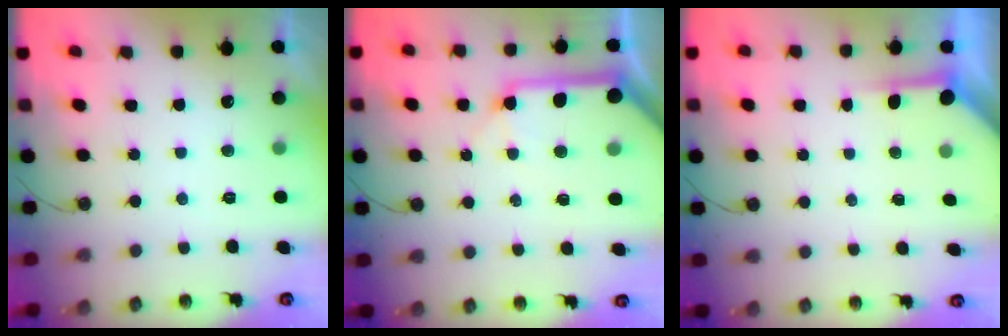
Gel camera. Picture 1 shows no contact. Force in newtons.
{"total": 15.4, "press": 15.2, "slide": 2.2}
{"total": 3.5, "press": 3.5, "slide": 0.5}